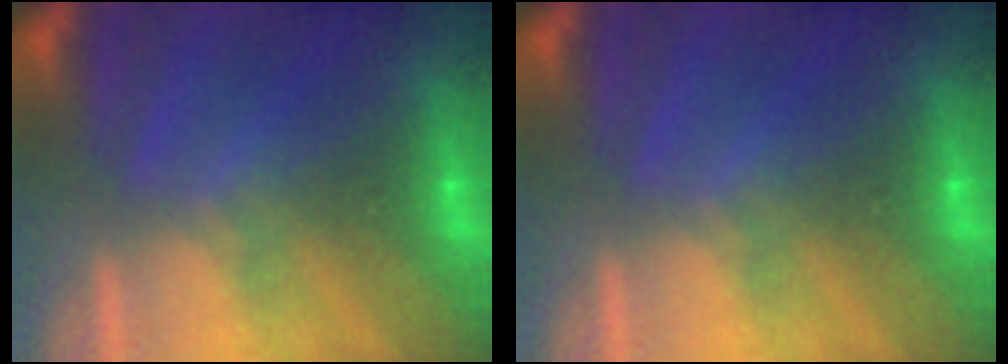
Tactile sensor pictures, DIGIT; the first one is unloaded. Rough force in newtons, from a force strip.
{"total": 0.0}